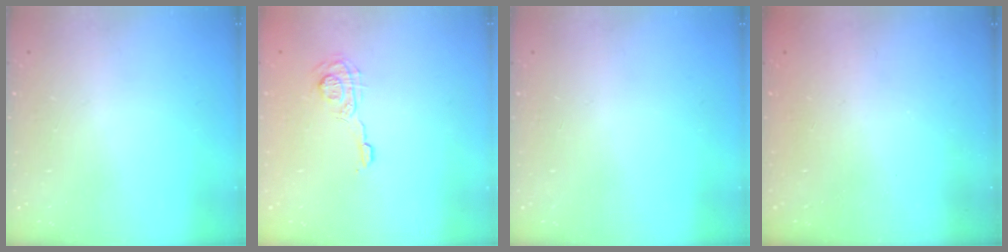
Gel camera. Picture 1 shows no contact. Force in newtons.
{"total": 8.6, "press": 8.5, "slide": 1.1}
{"total": 0.0}
{"total": 2.3, "press": 2.2, "slide": 0.7}